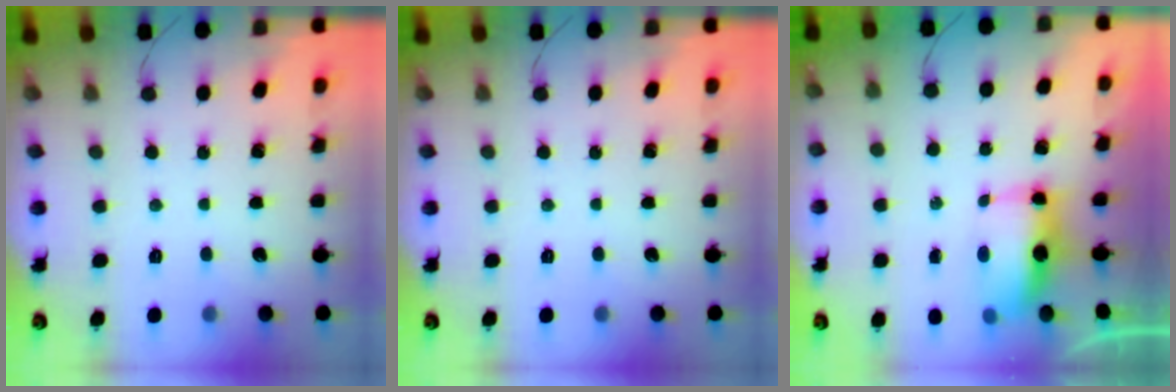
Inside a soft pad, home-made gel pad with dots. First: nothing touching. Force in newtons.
{"total": 0.0}
{"total": 9.1, "press": 8.2, "slide": 4.0}